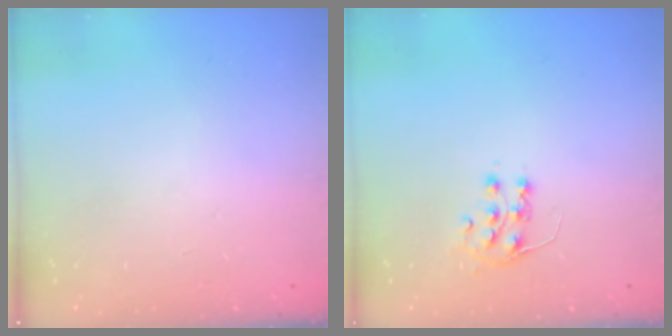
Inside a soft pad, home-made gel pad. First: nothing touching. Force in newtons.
{"total": 7.3, "press": 7.3, "slide": 0.5}